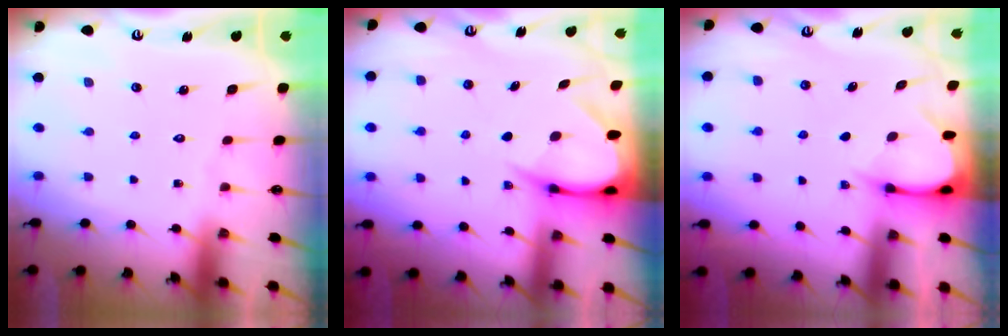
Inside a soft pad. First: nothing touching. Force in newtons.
{"total": 6.2, "press": 6.1, "slide": 0.7}
{"total": 3.5, "press": 3.5, "slide": 0.3}